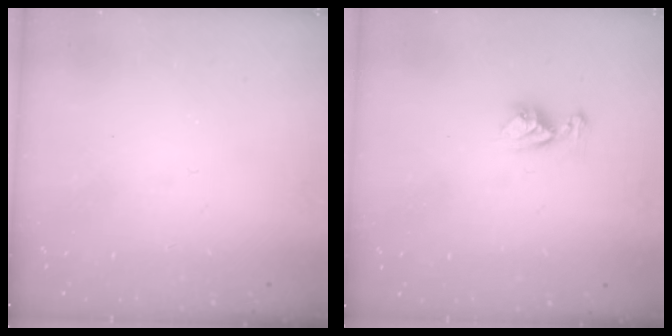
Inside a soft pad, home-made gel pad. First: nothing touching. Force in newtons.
{"total": 6.9, "press": 6.9, "slide": 0.7}